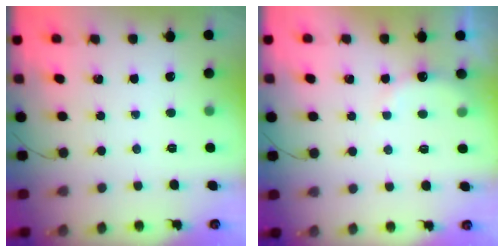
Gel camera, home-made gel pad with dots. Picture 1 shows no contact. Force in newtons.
{"total": 7.8, "press": 7.6, "slide": 1.5}